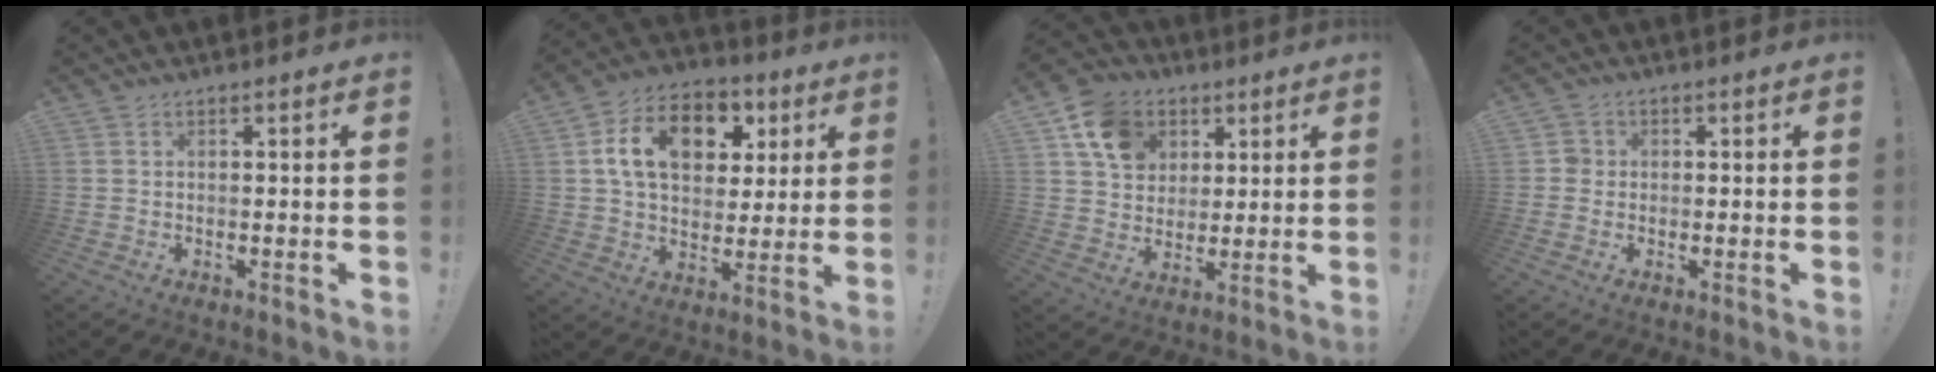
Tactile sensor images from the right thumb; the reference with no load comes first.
{"total": 16.8, "force": [5.5, 11.7, 10.8], "torque": [-0.166, -0.007, 0.100]}
{"total": 13.3, "force": [5.9, 10.5, 5.6], "torque": [-0.085, -0.018, 0.116]}
{"total": 2.5, "force": [-0.4, 2.3, 0.9], "torque": [-0.008, 0.007, -0.008]}